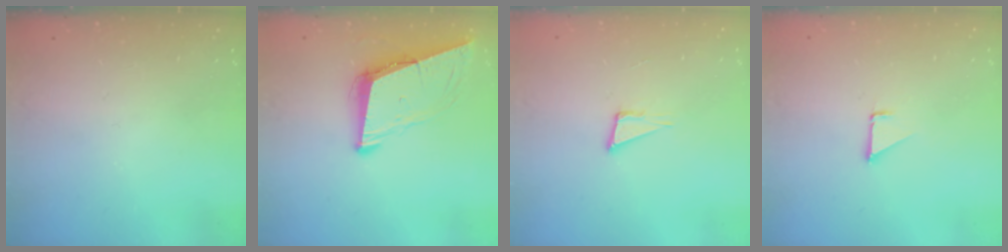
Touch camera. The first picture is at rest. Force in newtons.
{"total": 8.6, "press": 7.8, "slide": 3.6}
{"total": 5.1, "press": 3.9, "slide": 3.2}
{"total": 1.5, "press": 1.5, "slide": 0.1}